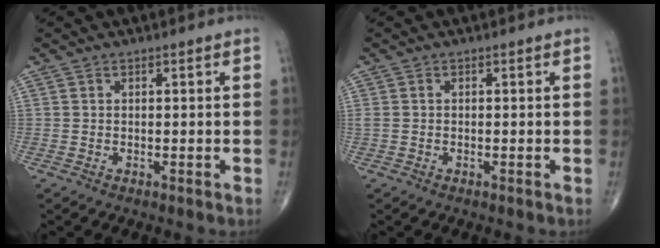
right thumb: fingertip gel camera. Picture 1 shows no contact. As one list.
[{"total": 1.1, "force": [0.1, 0.7, 0.9], "torque": [-0.031, 0.008, 0.006]}]